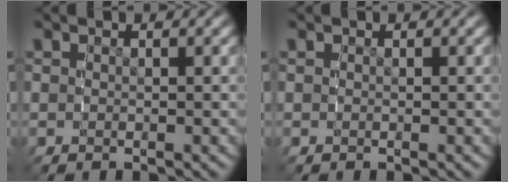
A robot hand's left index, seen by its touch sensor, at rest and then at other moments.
{"total": 0.0}